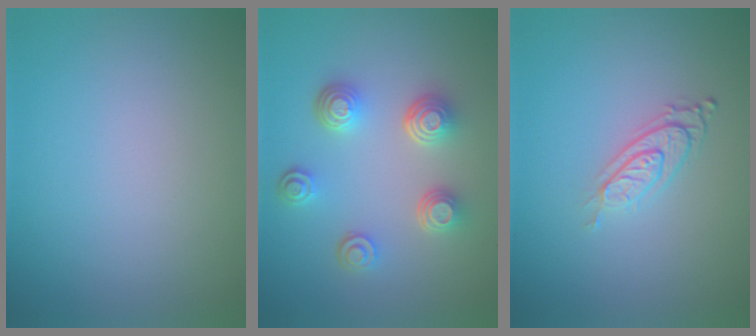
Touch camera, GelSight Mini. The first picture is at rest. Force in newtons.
{"total": 4.5, "press": 3.5, "slide": 2.9}
{"total": 2.9, "press": 1.9, "slide": 2.2}